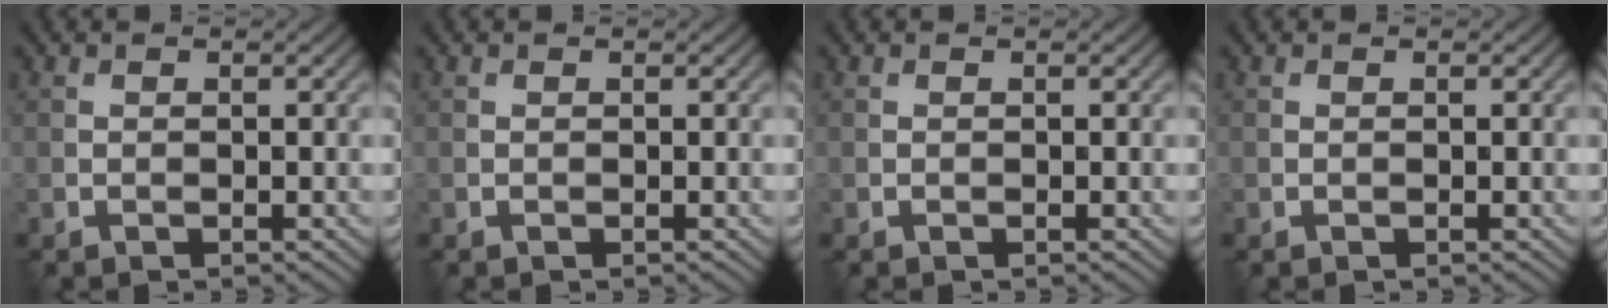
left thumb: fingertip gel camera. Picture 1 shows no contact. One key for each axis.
{"total": 0.0}
{"total": 0.0}
{"total": 0.0}